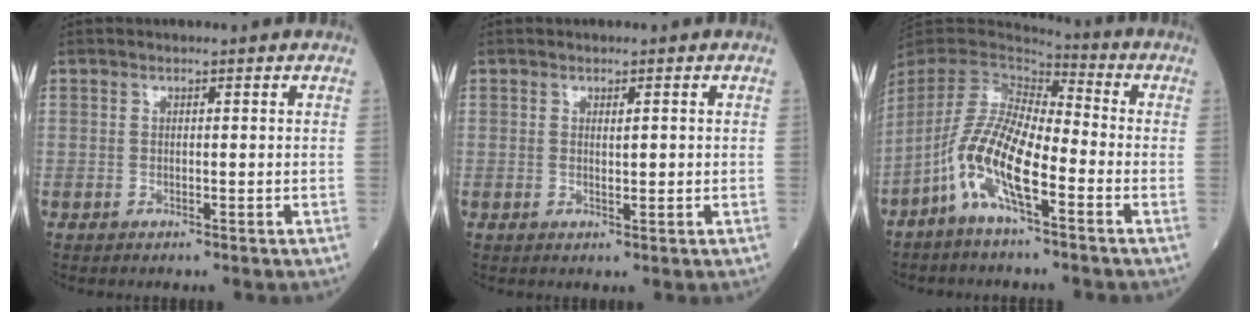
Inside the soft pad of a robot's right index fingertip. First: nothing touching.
{"total": 1.2, "force": [0.2, 0.3, 1.2], "torque": [-0.024, -0.003, 0.005]}
{"total": 12.8, "force": [-5.4, 3.3, 11.1], "torque": [-0.247, 0.001, -0.106]}